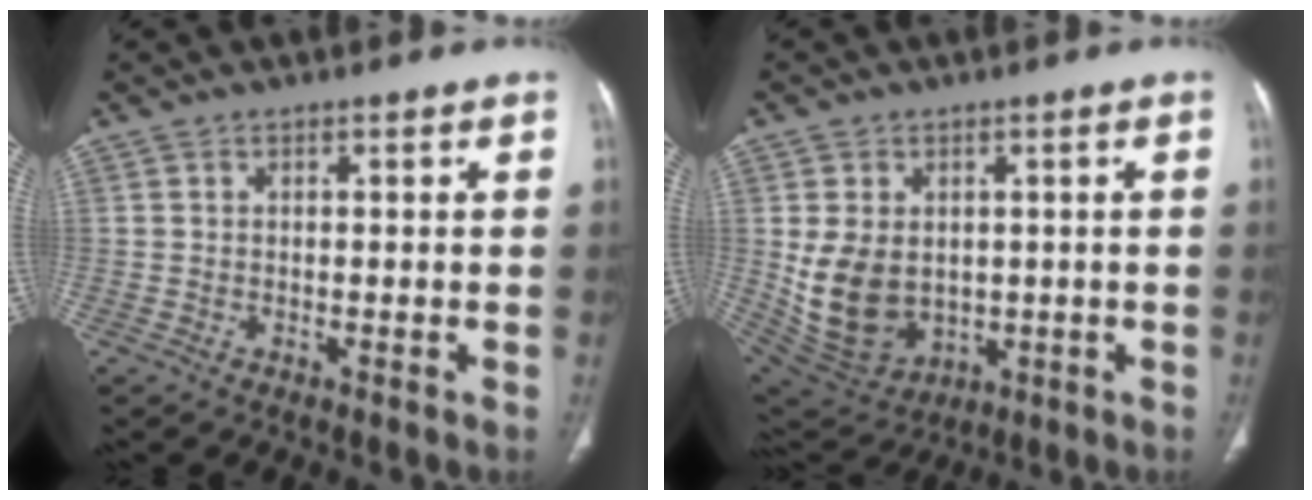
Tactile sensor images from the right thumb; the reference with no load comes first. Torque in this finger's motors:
{"motor_torque": [-0.67, 1.25, 0.73, 0.65, 0.41]}